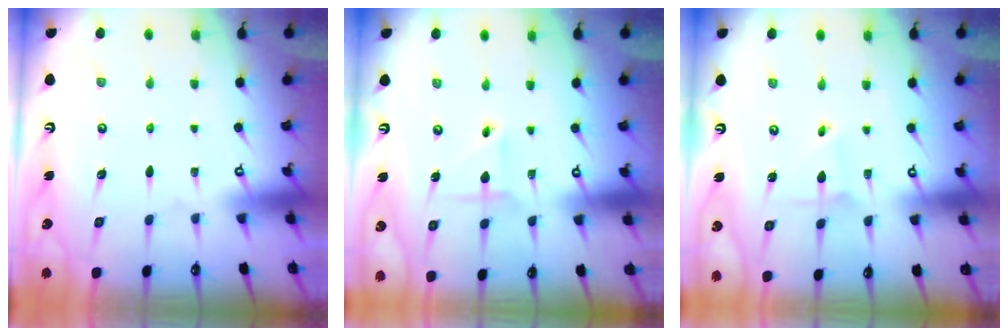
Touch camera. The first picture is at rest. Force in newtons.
{"total": 2.8, "press": 2.8, "slide": 0.3}
{"total": 2.2, "press": 2.2, "slide": 0.1}